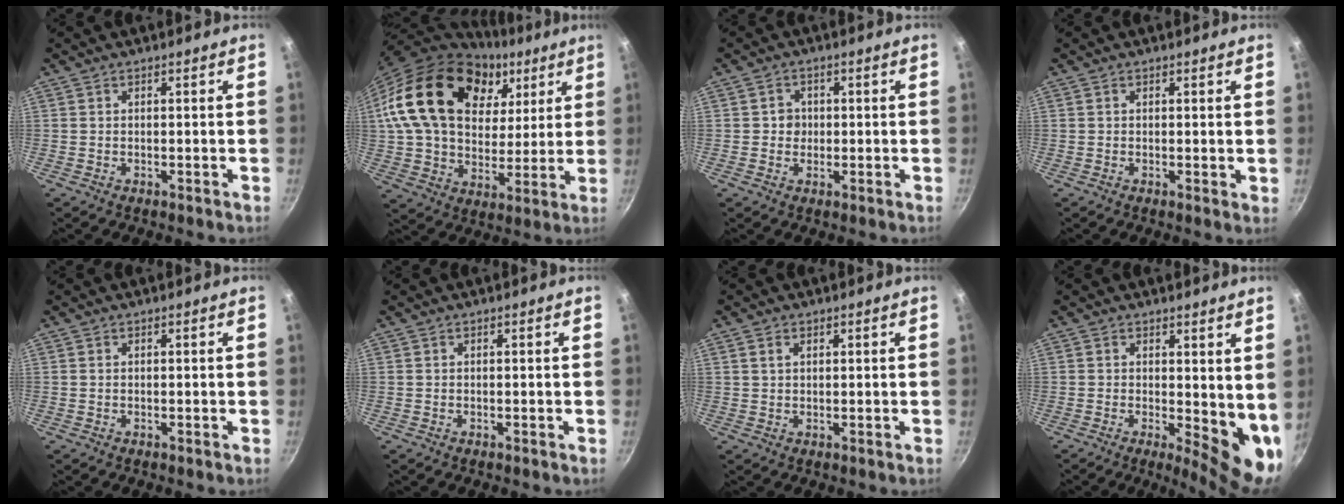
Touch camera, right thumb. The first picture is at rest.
{"total": 28.1, "force": [10.5, 19.1, 17.8], "torque": [-0.295, -0.007, 0.182]}
{"total": 2.7, "force": [0.0, 2.5, 0.9], "torque": [0.003, 0.004, -0.003]}
{"total": 1.1, "force": [0.4, 0.5, 0.9], "torque": [-0.012, 0.000, 0.004]}
{"total": 0.0}
{"total": 0.0}
{"total": 1.8, "force": [0.8, 1.2, 1.0], "torque": [-0.013, 0.001, 0.015]}
{"total": 9.2, "force": [0.7, 3.8, 8.3], "torque": [-0.086, -0.018, 0.014]}